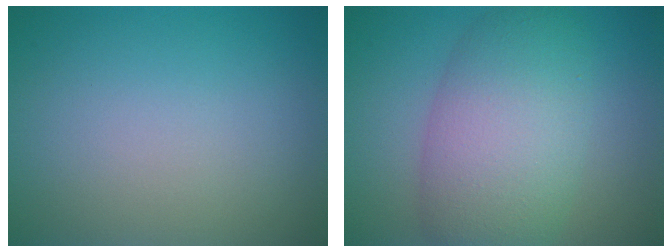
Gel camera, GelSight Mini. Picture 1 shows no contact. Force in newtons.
{"total": 8.0, "press": 7.9, "slide": 0.6}